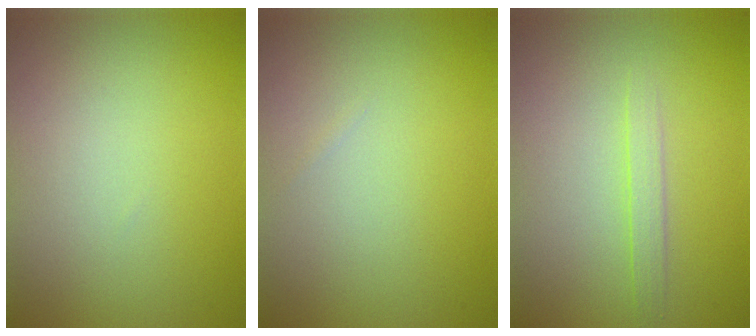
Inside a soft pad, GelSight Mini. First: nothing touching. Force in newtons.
{"total": 0.0}
{"total": 1.2, "press": 1.2, "slide": 0.0}